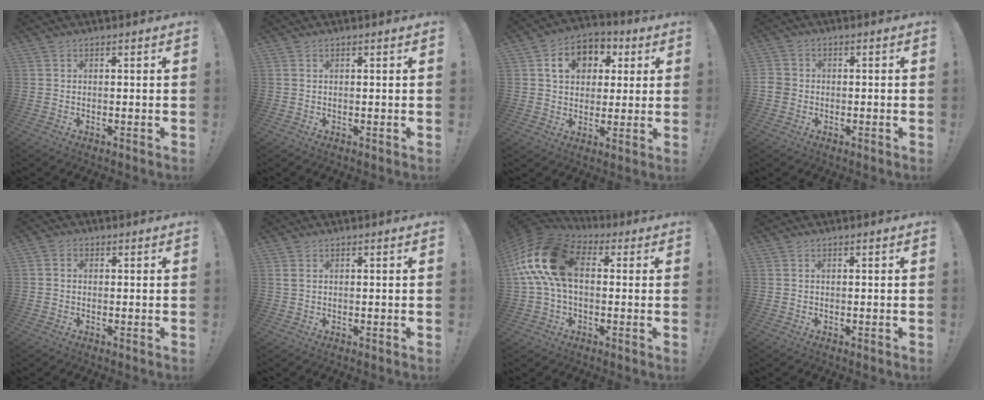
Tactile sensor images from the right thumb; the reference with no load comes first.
{"total": 0.5, "force": [0.3, -0.1, 0.4], "torque": [-0.009, 0.000, 0.005]}
{"total": 10.3, "force": [3.4, 8.1, 5.3], "torque": [-0.079, 0.000, 0.065]}
{"total": 3.2, "force": [-1.5, 2.6, 1.1], "torque": [-0.022, 0.009, -0.027]}
{"total": 1.8, "force": [-0.4, 1.5, 0.9], "torque": [-0.019, 0.006, -0.006]}
{"total": 1.4, "force": [0.6, 0.7, 1.1], "torque": [-0.023, 0.002, 0.011]}
{"total": 19.1, "force": [3.3, 11.7, 14.7], "torque": [-0.281, 0.019, 0.063]}
{"total": 0.0}